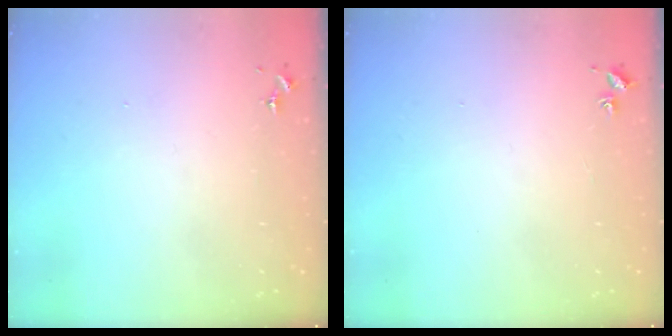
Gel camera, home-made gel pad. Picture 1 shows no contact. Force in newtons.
{"total": 1.9, "press": 1.9, "slide": 0.2}